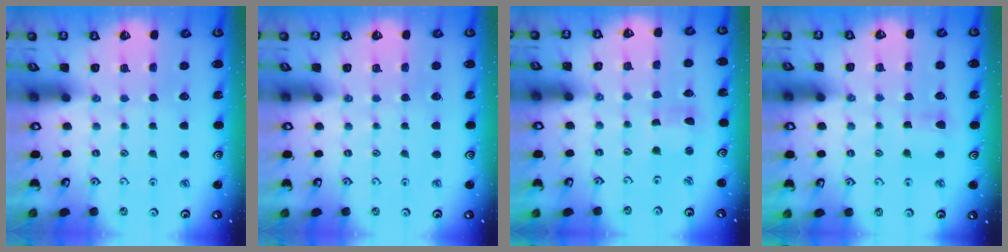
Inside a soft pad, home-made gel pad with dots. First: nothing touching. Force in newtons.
{"total": 0.0}
{"total": 1.7, "press": 1.7, "slide": 0.4}
{"total": 4.1, "press": 4.1, "slide": 0.7}